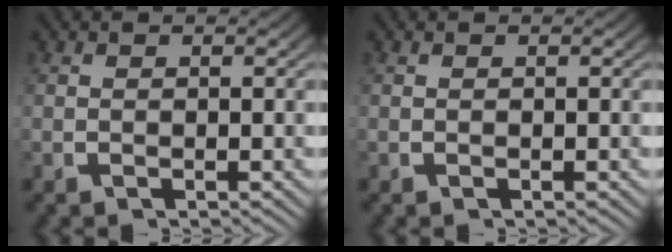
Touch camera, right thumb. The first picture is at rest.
{"total": 0.0}